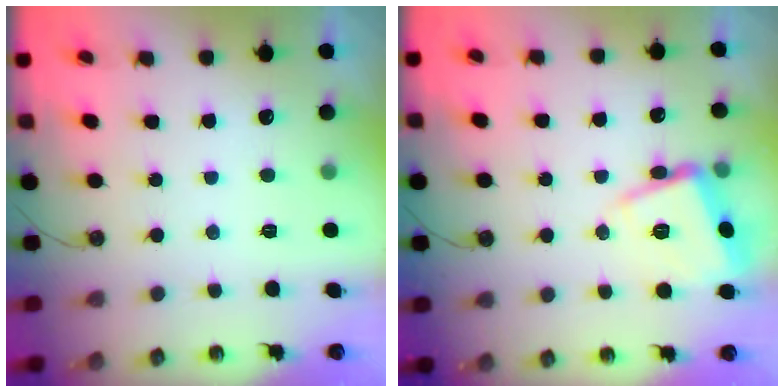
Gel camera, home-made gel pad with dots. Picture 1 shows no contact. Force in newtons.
{"total": 15.0, "press": 15.0, "slide": 0.7}